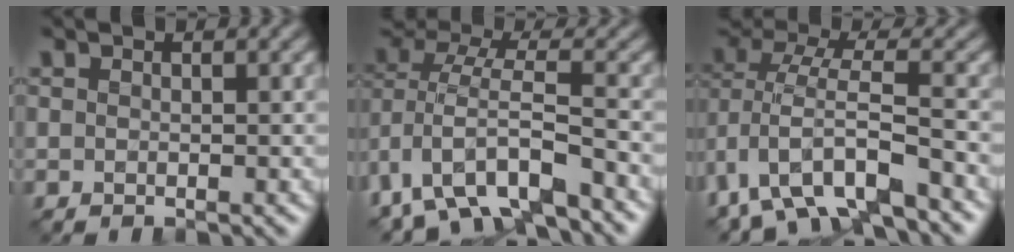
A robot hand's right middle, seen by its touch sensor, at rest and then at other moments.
{"total": 7.5, "force": [-5.2, 3.5, 4.1], "torque": [-0.081, -0.006, -0.092]}
{"total": 6.9, "force": [-4.3, 3.3, 4.2], "torque": [-0.079, -0.005, -0.077]}